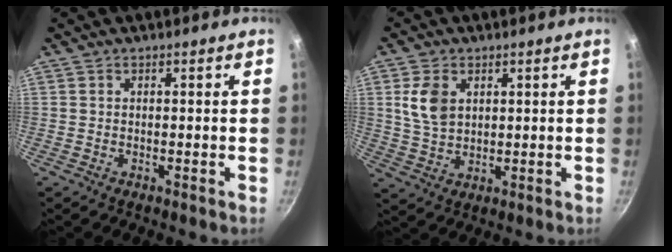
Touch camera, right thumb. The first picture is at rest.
{"total": 7.1, "force": [2.2, 4.8, 4.8], "torque": [-0.082, -0.010, 0.045]}